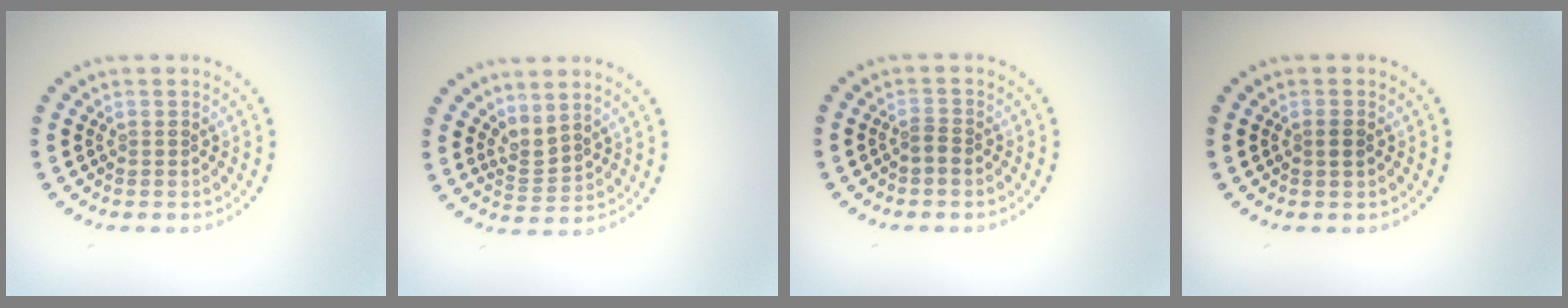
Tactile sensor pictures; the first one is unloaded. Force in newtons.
{"total": 2.2, "press": 1.5, "slide": 1.6}
{"total": 1.0, "press": 0.8, "slide": 0.6}
{"total": 0.8, "press": 0.8, "slide": 0.2}